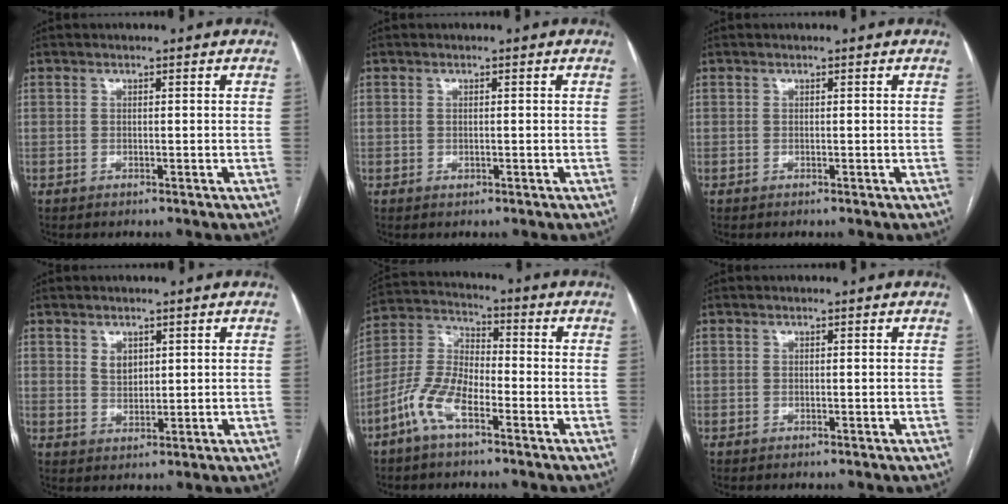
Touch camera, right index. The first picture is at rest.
{"total": 0.9, "force": [-0.2, 0.5, 0.7], "torque": [-0.018, -0.001, 0.000]}
{"total": 0.0}
{"total": 2.6, "force": [1.3, 1.7, 1.4], "torque": [-0.028, -0.002, 0.030]}
{"total": 7.4, "force": [-3.9, 2.6, 5.7], "torque": [-0.137, 0.012, -0.082]}
{"total": 0.0}